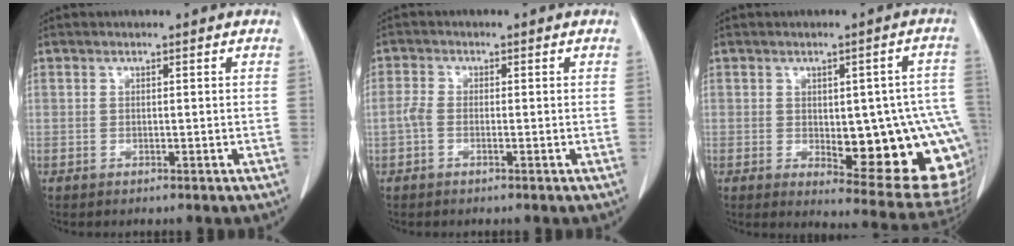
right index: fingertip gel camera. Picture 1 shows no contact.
{"total": 1.9, "force": [-0.6, 0.9, 1.5], "torque": [-0.037, 0.004, -0.015]}
{"total": 18.0, "force": [-2.8, 5.7, 16.8], "torque": [-0.132, 0.015, -0.006]}